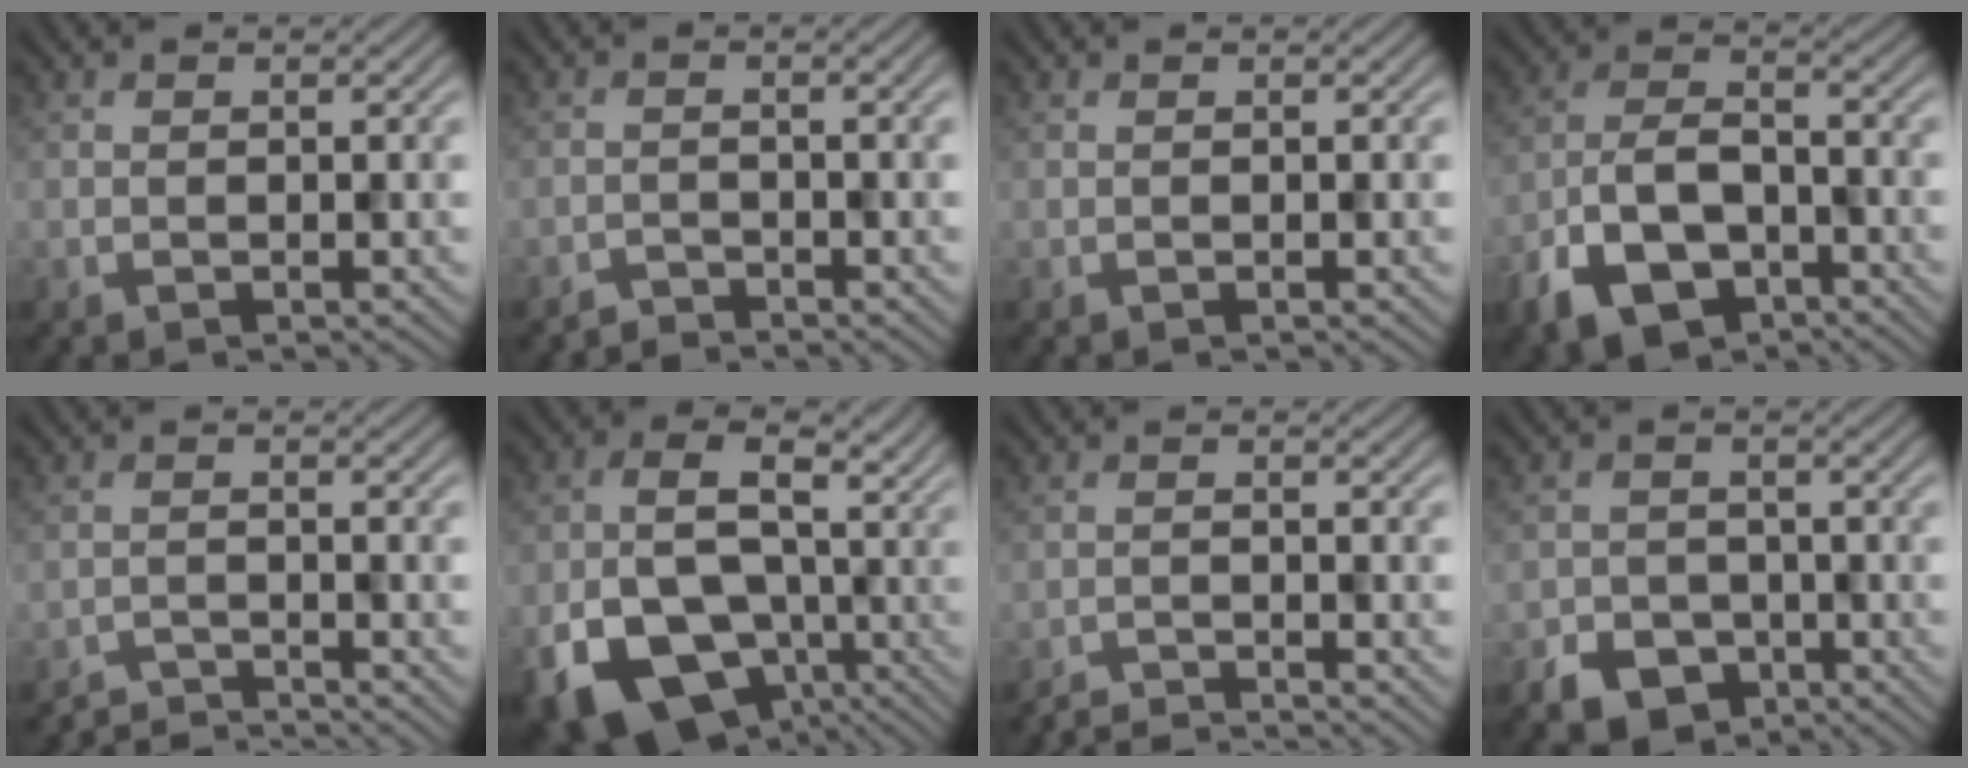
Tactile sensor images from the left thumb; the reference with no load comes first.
{"total": 2.0, "force": [-1.9, 0.2, 0.7], "torque": [-0.012, 0.000, -0.040]}
{"total": 0.0}
{"total": 9.4, "force": [-5.3, 5.0, 6.0], "torque": [-0.126, -0.006, -0.108]}
{"total": 3.1, "force": [-3.0, 0.1, 0.5], "torque": [-0.003, 0.000, -0.062]}
{"total": 16.3, "force": [-4.4, 11.4, 10.8], "torque": [-0.187, -0.016, -0.056]}
{"total": 3.0, "force": [-2.9, 0.1, 0.8], "torque": [-0.011, -0.002, -0.060]}
{"total": 5.1, "force": [-3.4, 3.4, 1.9], "torque": [-0.035, -0.004, -0.061]}